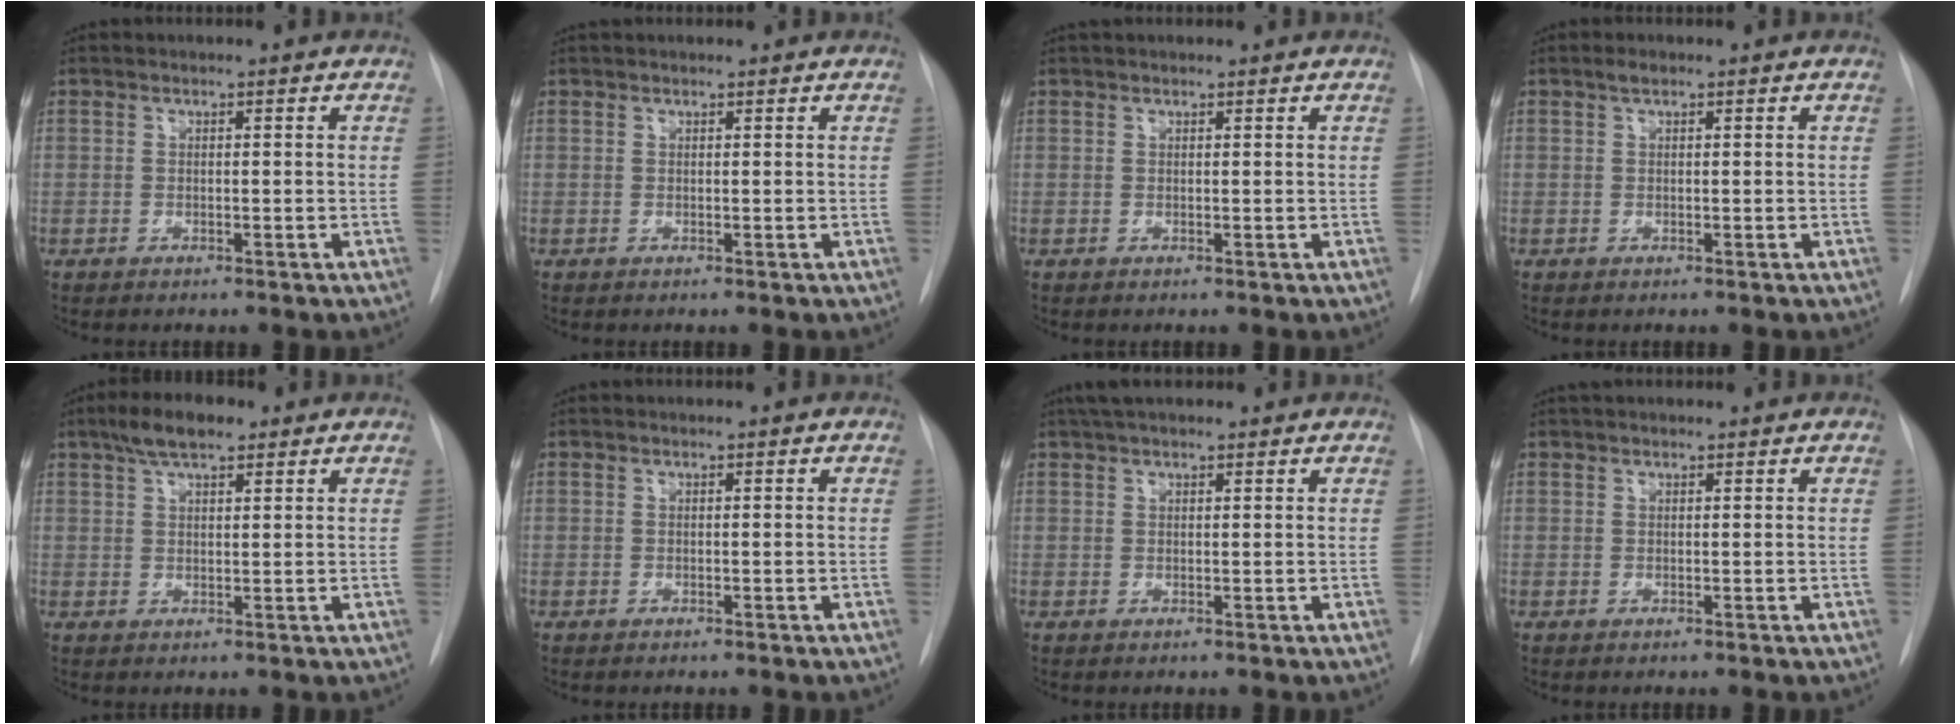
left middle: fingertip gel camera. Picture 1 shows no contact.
{"total": 1.9, "force": [1.8, 0.4, 0.6], "torque": [-0.009, 0.028, 0.029]}
{"total": 2.3, "force": [2.0, 0.5, 0.8], "torque": [-0.009, 0.031, 0.032]}
{"total": 0.9, "force": [0.6, 0.3, 0.6], "torque": [-0.011, 0.006, 0.011]}
{"total": 5.8, "force": [3.9, 1.8, 3.9], "torque": [-0.077, 0.017, 0.067]}
{"total": 0.0}
{"total": 5.4, "force": [4.4, 1.4, 2.8], "torque": [-0.045, 0.035, 0.074]}
{"total": 2.8, "force": [2.5, 0.7, 1.1], "torque": [-0.014, 0.032, 0.040]}